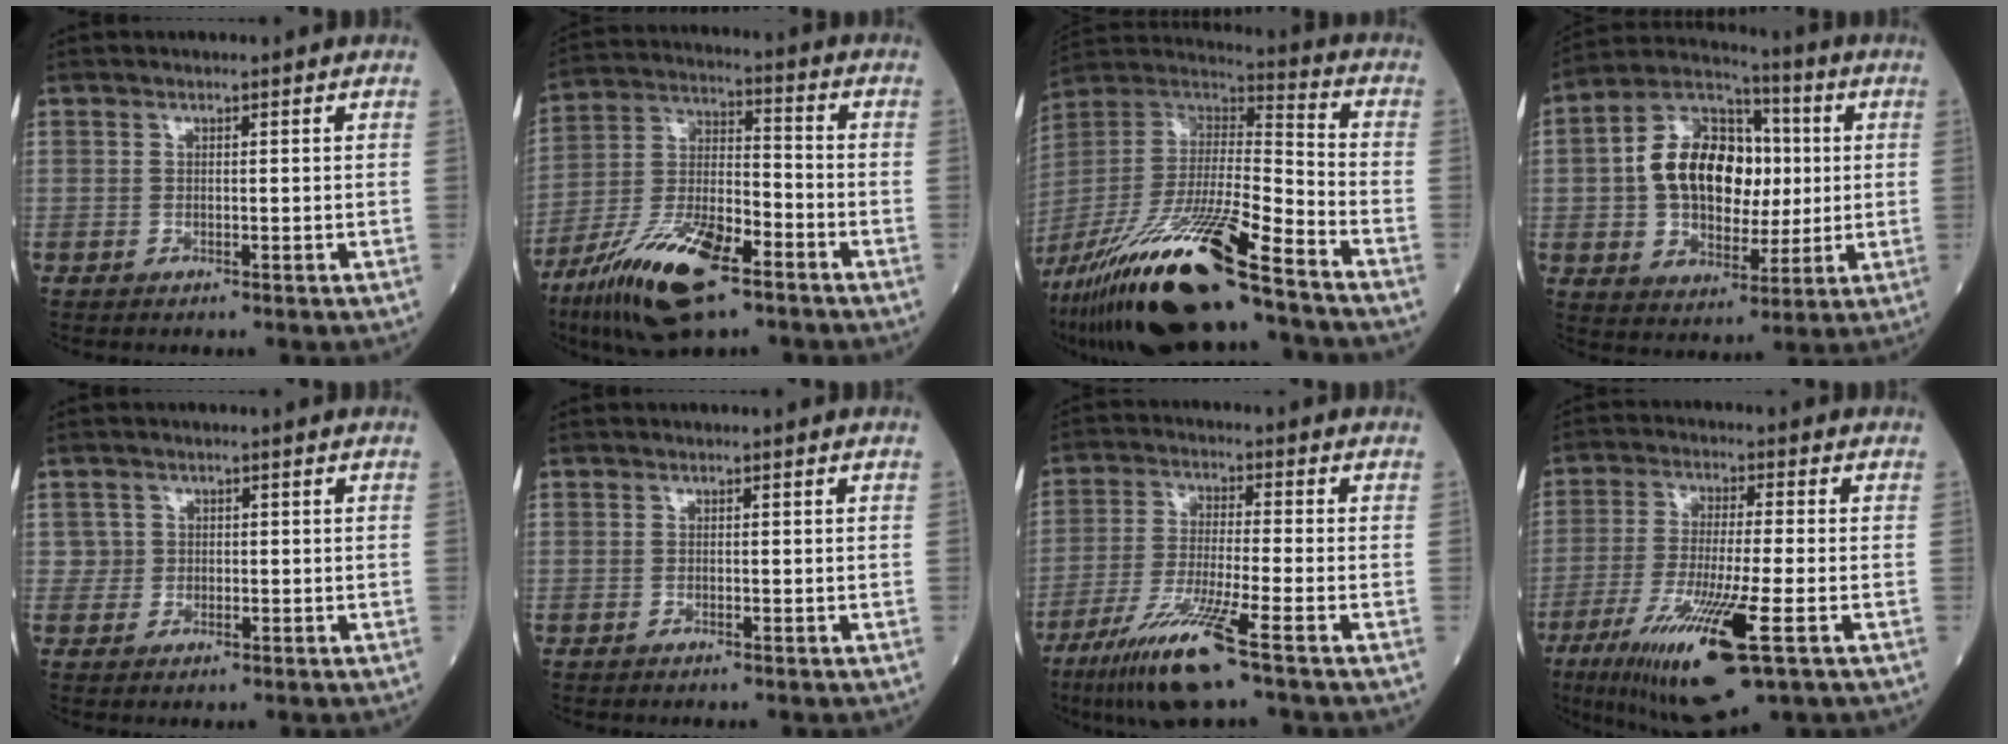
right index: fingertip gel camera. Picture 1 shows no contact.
{"total": 16.5, "force": [-9.9, 4.7, 12.4], "torque": [-0.255, -0.015, -0.181]}
{"total": 26.6, "force": [-18.0, 3.7, 19.3], "torque": [-0.384, -0.045, -0.330]}
{"total": 15.8, "force": [1.4, 9.8, 12.4], "torque": [-0.235, 0.035, 0.024]}
{"total": 2.0, "force": [0.3, 1.9, 0.0], "torque": [0.011, 0.003, 0.001]}
{"total": 0.0}
{"total": 11.0, "force": [-6.6, -0.4, 8.8], "torque": [-0.180, -0.034, -0.127]}
{"total": 15.8, "force": [-7.0, 1.5, 14.1], "torque": [-0.271, -0.042, -0.119]}